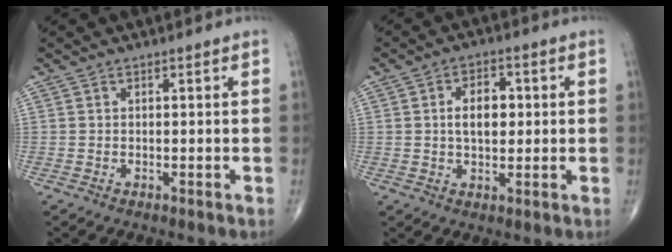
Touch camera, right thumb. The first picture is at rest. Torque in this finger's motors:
{"motor_torque": [-0.09, 0.12, 0.10, 0.05, 0.16]}